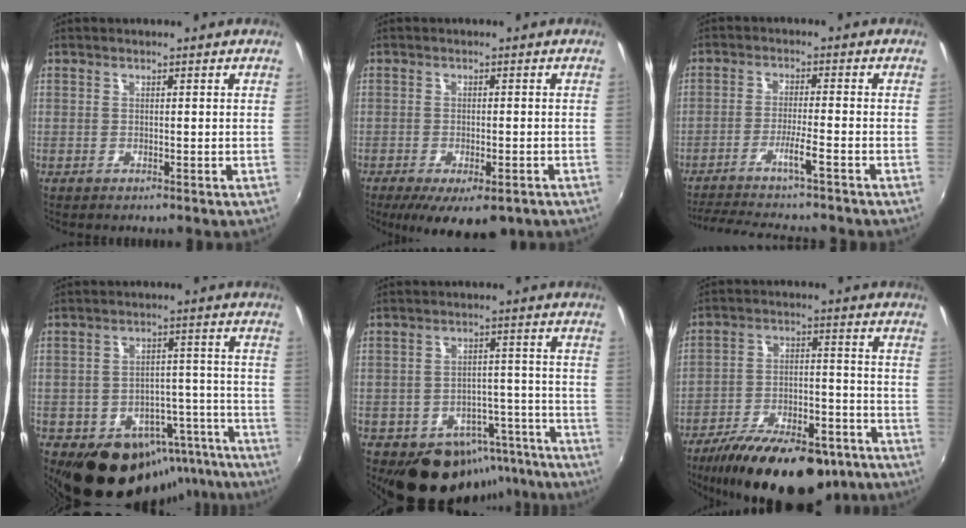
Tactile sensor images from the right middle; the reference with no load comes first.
{"total": 10.4, "force": [-6.5, 4.0, 7.0], "torque": [-0.135, -0.035, -0.093]}
{"total": 10.9, "force": [-9.6, -1.0, 5.2], "torque": [-0.106, -0.010, -0.156]}
{"total": 18.8, "force": [-13.2, 11.6, 6.6], "torque": [-0.113, 0.048, -0.145]}
{"total": 14.2, "force": [-9.9, 9.0, 4.8], "torque": [-0.082, 0.035, -0.102]}
{"total": 23.4, "force": [-17.4, 9.0, 12.8], "torque": [-0.229, -0.018, -0.249]}